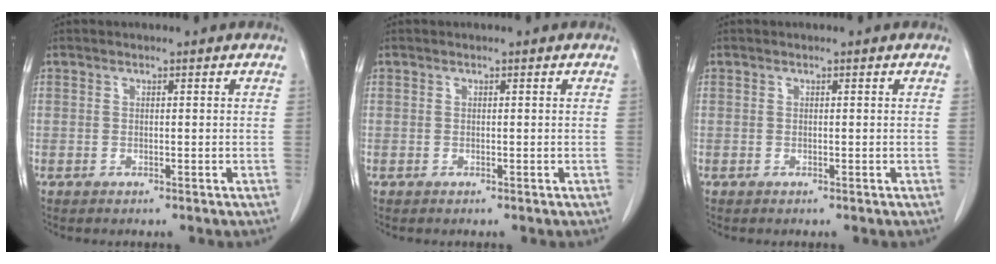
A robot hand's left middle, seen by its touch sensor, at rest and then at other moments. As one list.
[{"total": 0.0}, {"total": 0.0}]